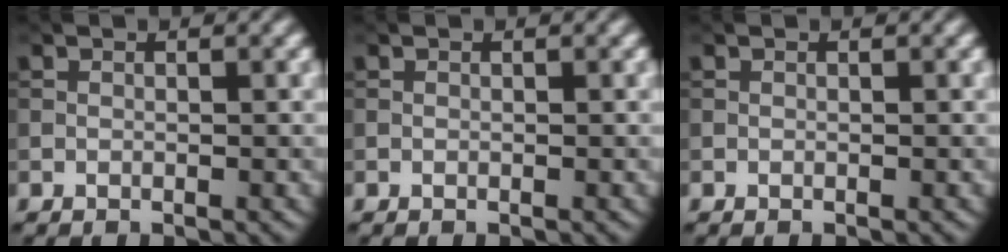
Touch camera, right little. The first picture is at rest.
{"total": 0.0}
{"total": 0.0}